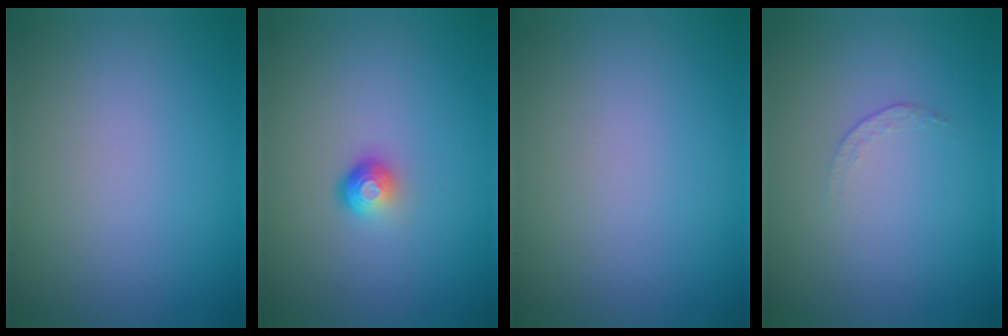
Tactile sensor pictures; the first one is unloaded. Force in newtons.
{"total": 1.9, "press": 1.3, "slide": 1.4}
{"total": 0.0}
{"total": 0.7, "press": 0.4, "slide": 0.6}